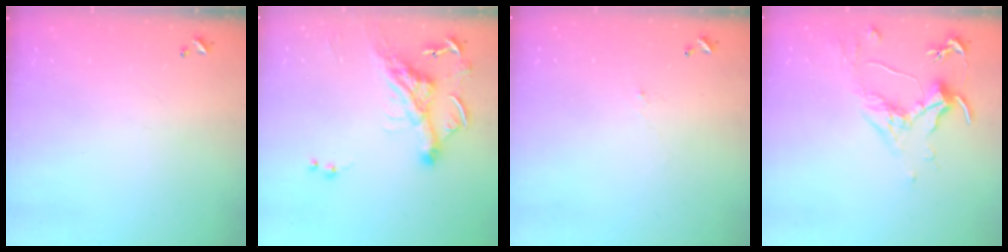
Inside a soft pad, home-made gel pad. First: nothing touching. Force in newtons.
{"total": 9.2, "press": 9.2, "slide": 1.3}
{"total": 0.8, "press": 0.7, "slide": 0.5}
{"total": 1.8, "press": 1.5, "slide": 0.9}